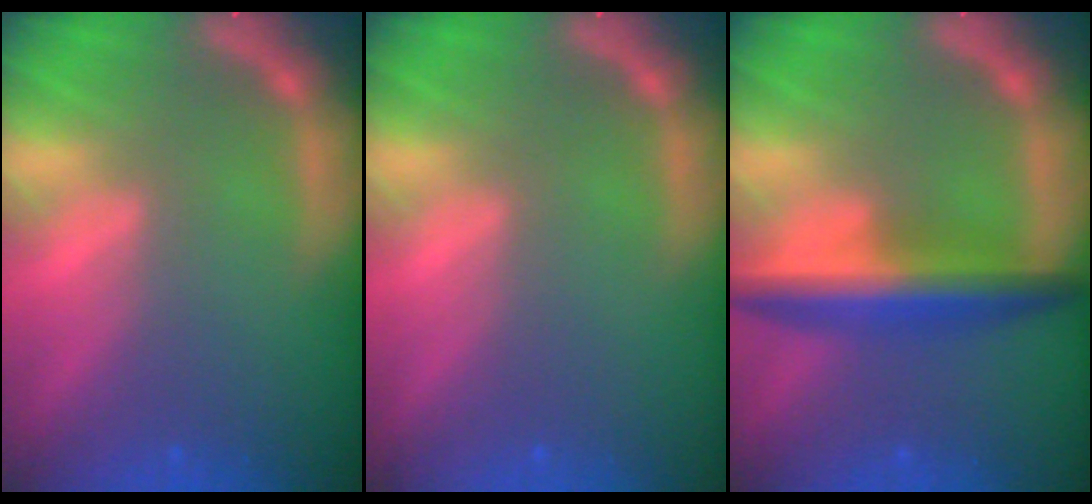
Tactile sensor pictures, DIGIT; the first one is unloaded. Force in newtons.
{"total": 0.0}
{"total": 6.0}